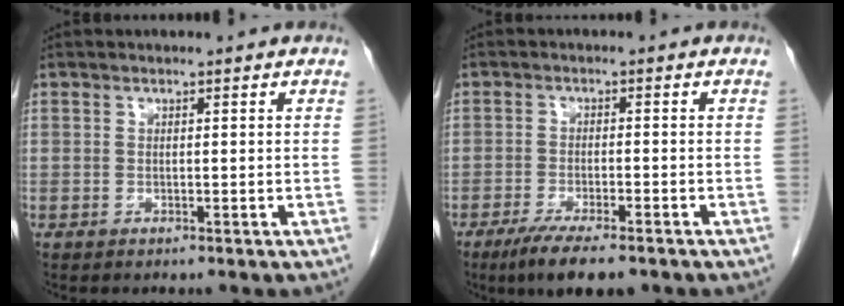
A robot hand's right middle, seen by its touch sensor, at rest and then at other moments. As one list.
[{"total": 8.1, "force": [-5.9, 1.5, 5.3], "torque": [-0.083, -0.016, -0.089]}]